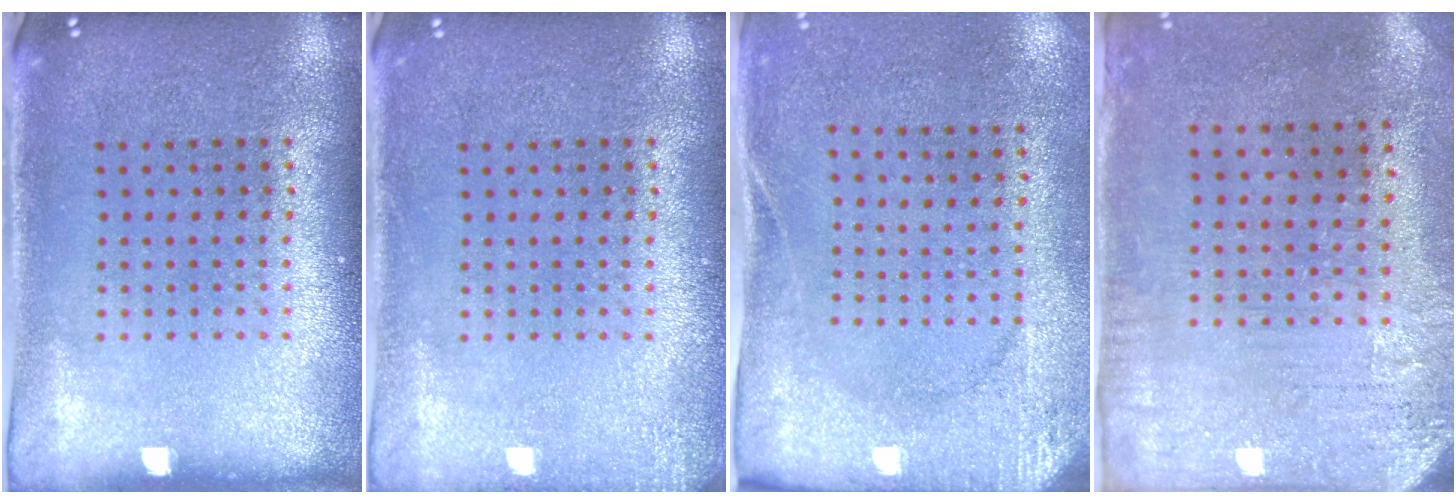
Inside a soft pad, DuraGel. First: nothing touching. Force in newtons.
{"total": 1.4, "press": 1.4, "slide": 0.2}
{"total": 2.7, "press": 2.1, "slide": 1.7}
{"total": 3.1, "press": 2.5, "slide": 1.9}